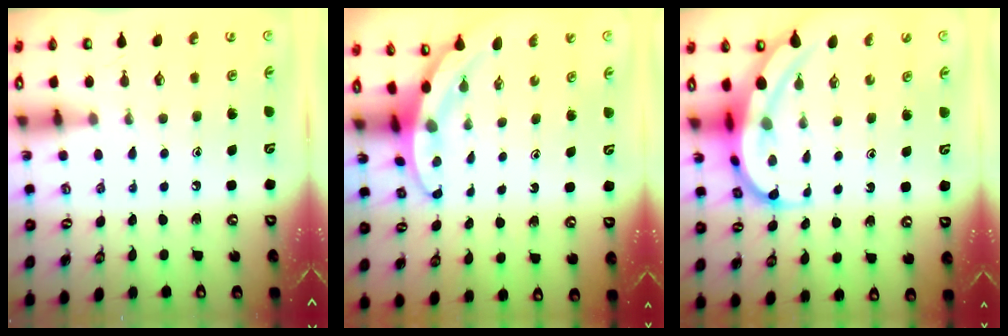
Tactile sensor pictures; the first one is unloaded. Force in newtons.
{"total": 3.4, "press": 3.4, "slide": 0.1}
{"total": 8.2, "press": 8.1, "slide": 1.0}